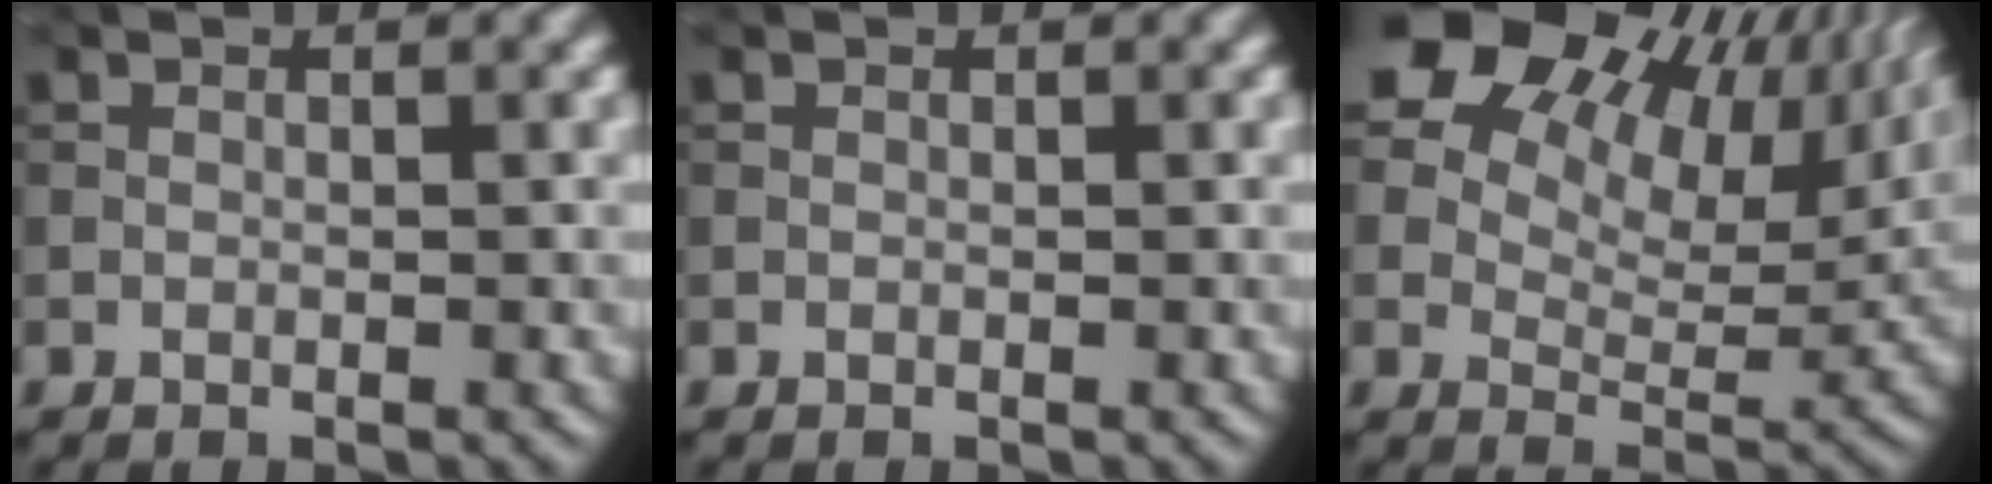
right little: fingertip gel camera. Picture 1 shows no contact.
{"total": 0.0}
{"total": 20.5, "force": [10.8, 12.6, 12.0], "torque": [-0.217, 0.078, 0.185]}